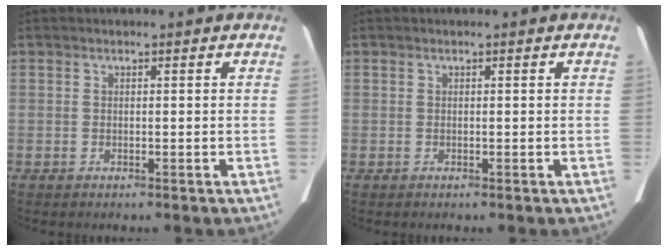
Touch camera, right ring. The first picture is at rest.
{"total": 0.0}